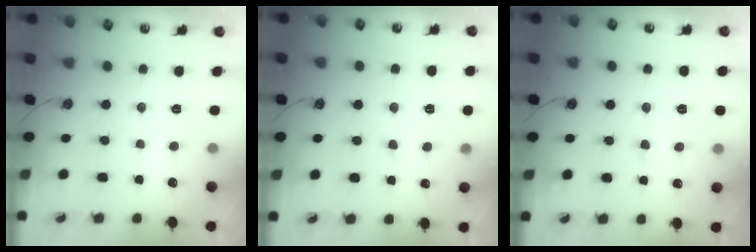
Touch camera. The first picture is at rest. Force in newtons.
{"total": 3.8, "press": 3.8, "slide": 0.4}
{"total": 2.8, "press": 2.8, "slide": 0.5}